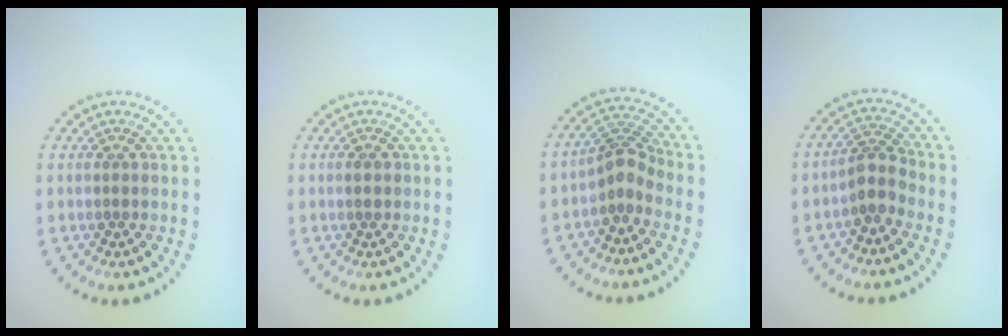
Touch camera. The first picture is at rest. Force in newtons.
{"total": 1.1, "press": 1.1, "slide": 0.1}
{"total": 2.5, "press": 1.9, "slide": 1.7}
{"total": 2.5, "press": 2.0, "slide": 1.5}